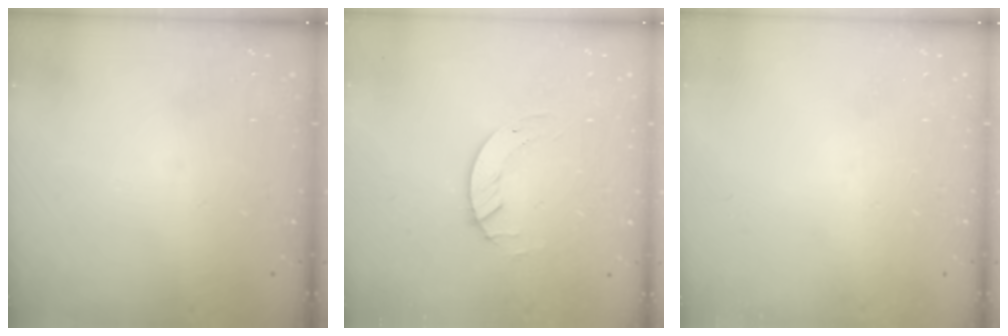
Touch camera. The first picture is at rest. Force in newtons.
{"total": 2.7, "press": 2.7, "slide": 0.3}
{"total": 0.0}